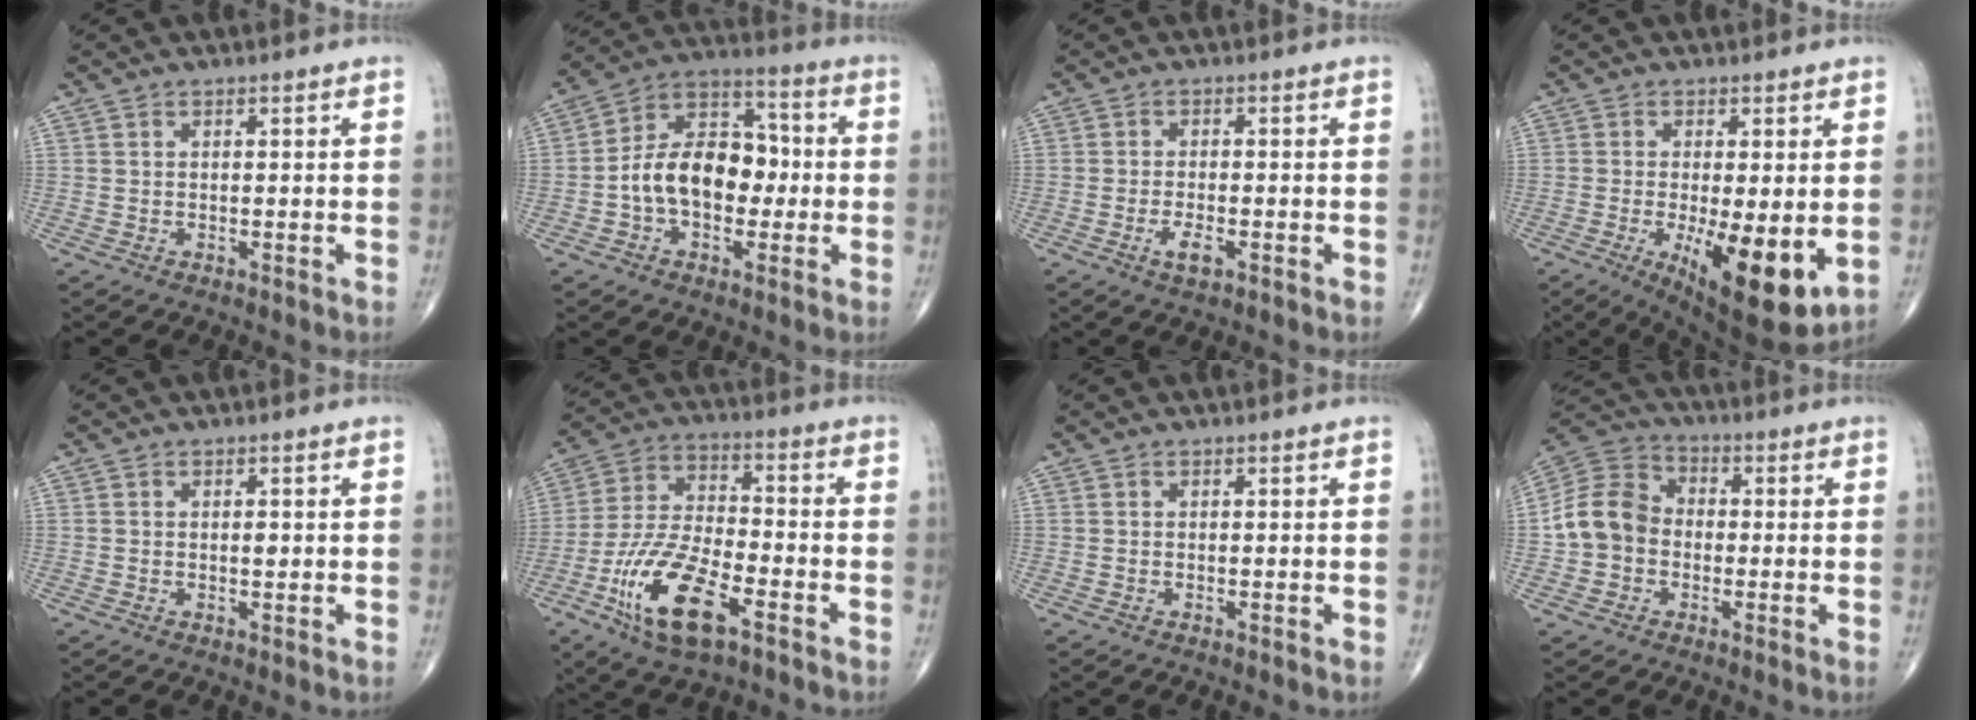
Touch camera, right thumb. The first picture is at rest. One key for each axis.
{"total": 14.7, "fx": -1.6, "fy": 9.8, "fz": 10.8, "tx": -0.155, "ty": 0.047, "tz": -0.036}
{"total": 3.3, "fx": -1.5, "fy": 1.3, "fz": 2.6, "tx": -0.049, "ty": 0.001, "tz": -0.026}
{"total": 13.8, "fx": -3.1, "fy": 4.5, "fz": 12.7, "tx": -0.193, "ty": -0.029, "tz": -0.035}
{"total": 1.1, "fx": 0.0, "fy": 0.6, "fz": 0.9, "tx": -0.012, "ty": 0.000, "tz": -0.001}
{"total": 16.3, "fx": -7.8, "fy": 6.6, "fz": 12.8, "tx": -0.253, "ty": 0.032, "tz": -0.143}
{"total": 0.0}
{"total": 10.4, "fx": -1.3, "fy": 8.7, "fz": 5.6, "tx": -0.094, "ty": 0.035, "tz": -0.038}